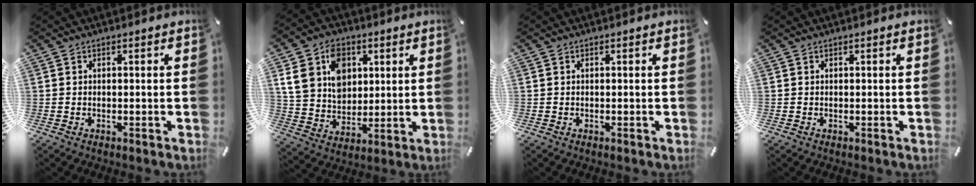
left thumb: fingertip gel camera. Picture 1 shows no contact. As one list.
[{"total": 12.8, "force": [4.5, 10.3, 6.1], "torque": [-0.122, -0.002, 0.083]}, {"total": 0.0}, {"total": 0.0}]